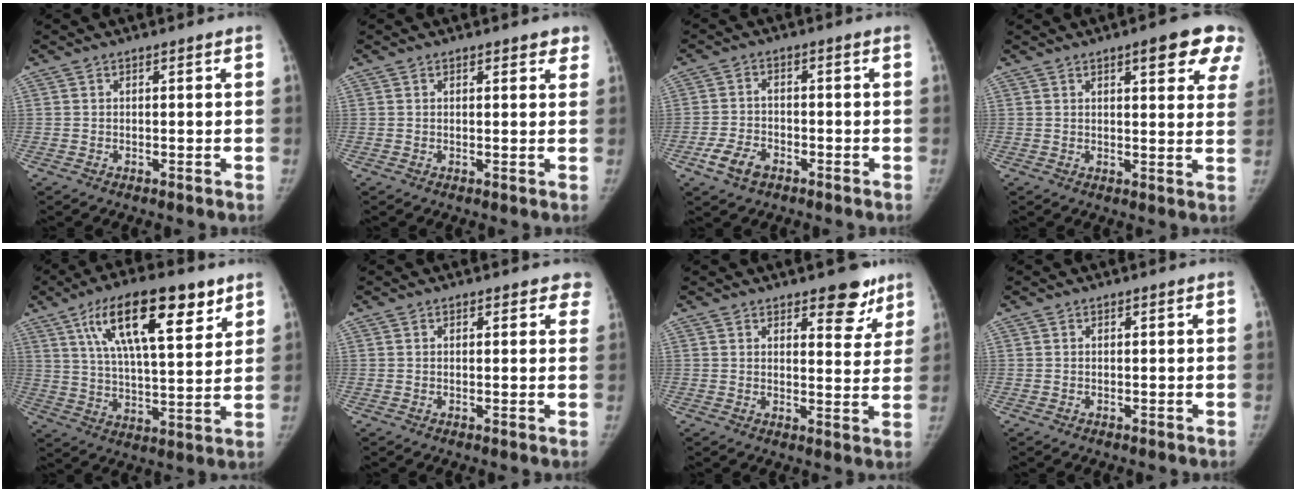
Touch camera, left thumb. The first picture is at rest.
{"total": 2.5, "force": [1.8, 1.1, 1.3], "torque": [0.011, -0.004, 0.016]}
{"total": 5.6, "force": [-3.2, 3.3, 3.2], "torque": [-0.063, 0.015, -0.057]}
{"total": 10.9, "force": [6.2, 3.3, 8.3], "torque": [-0.064, -0.021, 0.066]}
{"total": 19.4, "force": [10.1, 6.8, 15.1], "torque": [-0.226, -0.024, 0.174]}
{"total": 3.3, "force": [2.7, 1.6, 0.9], "torque": [0.029, -0.007, 0.014]}
{"total": 7.5, "force": [5.2, 3.3, 4.3], "torque": [-0.016, -0.031, 0.068]}
{"total": 0.0}